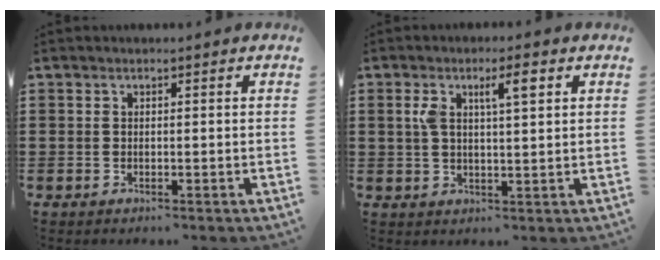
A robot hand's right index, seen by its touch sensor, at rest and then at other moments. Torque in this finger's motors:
{"motor_torque": [0.22, -0.09, 0.13, 0.07]}